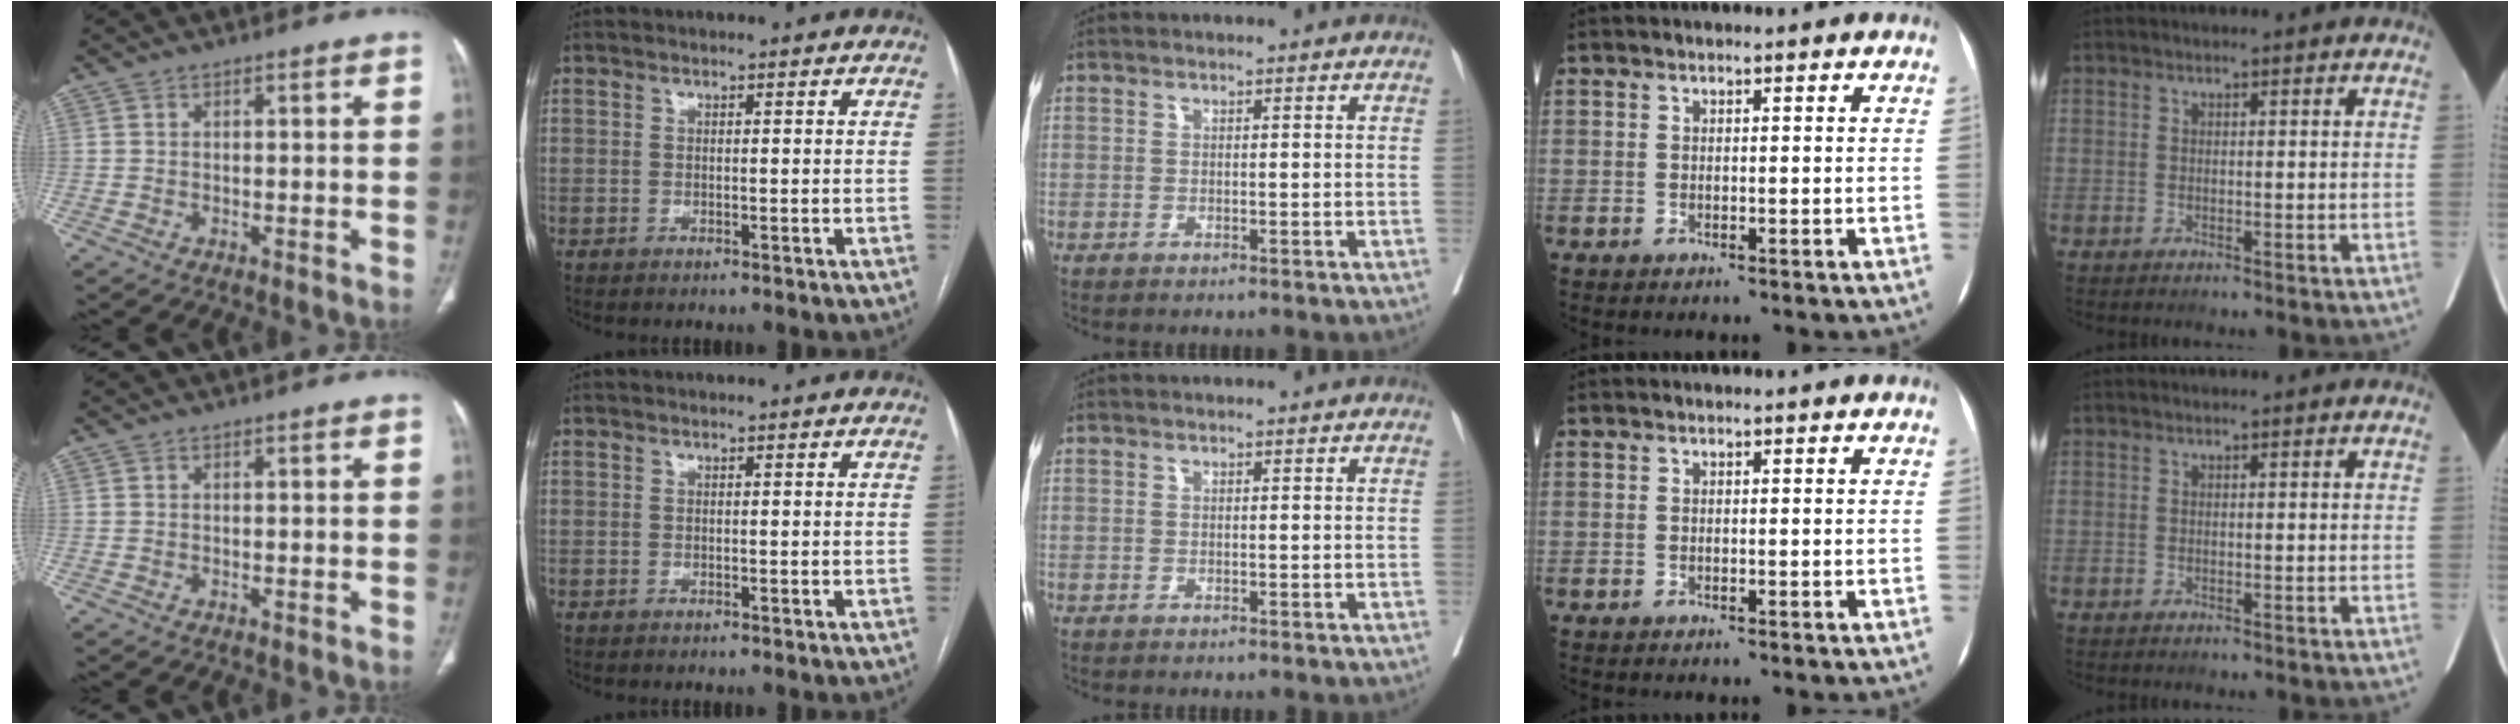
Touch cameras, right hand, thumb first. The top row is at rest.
{}